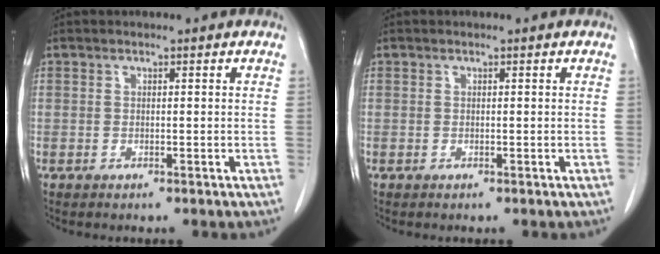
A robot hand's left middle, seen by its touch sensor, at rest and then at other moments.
{"total": 0.0}